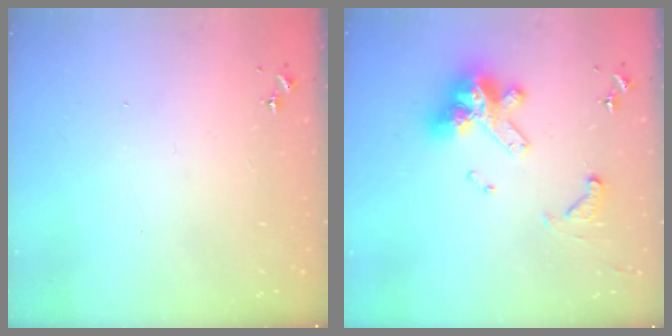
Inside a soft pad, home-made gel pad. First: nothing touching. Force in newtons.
{"total": 15.0, "press": 15.0, "slide": 0.9}